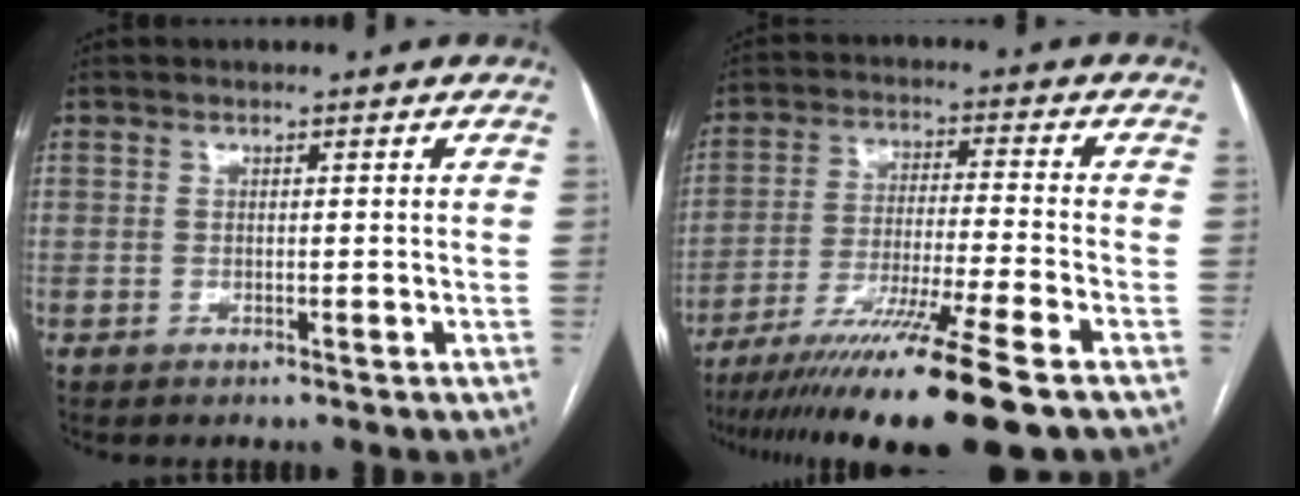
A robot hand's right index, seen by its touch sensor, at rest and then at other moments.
{"total": 17.0, "force": [-12.5, -1.8, 11.4], "torque": [-0.187, -0.048, -0.209]}